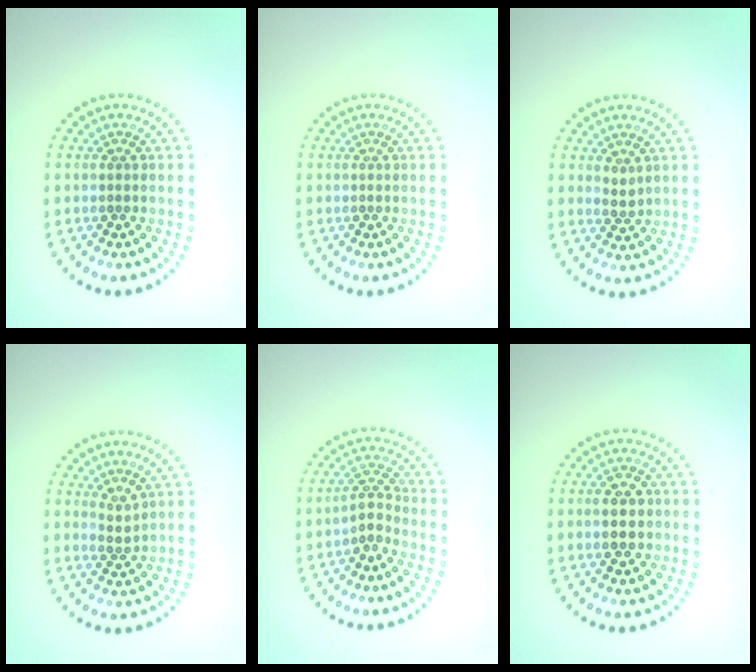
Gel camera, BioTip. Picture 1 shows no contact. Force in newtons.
{"total": 0.0}
{"total": 1.0, "press": 0.8, "slide": 0.5}
{"total": 1.5, "press": 1.1, "slide": 1.0}
{"total": 2.0, "press": 1.5, "slide": 1.3}
{"total": 3.2, "press": 3.2, "slide": 0.1}